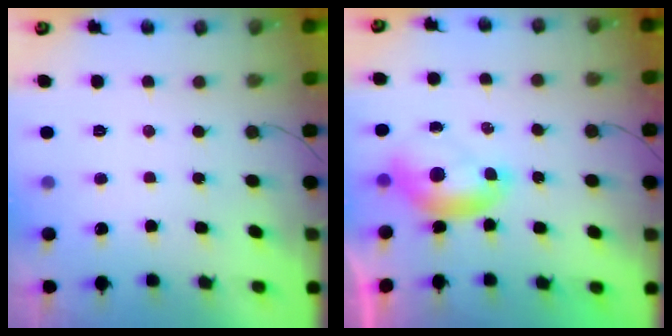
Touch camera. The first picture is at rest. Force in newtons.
{"total": 6.9, "press": 6.9, "slide": 0.9}